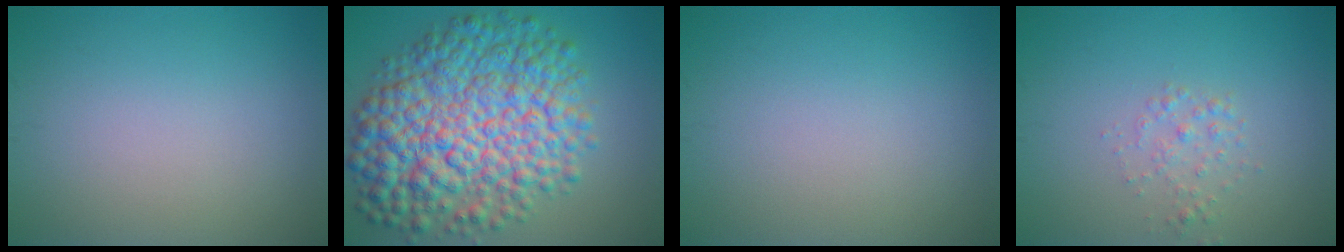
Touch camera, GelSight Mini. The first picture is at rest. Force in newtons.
{"total": 12.2, "press": 12.2, "slide": 0.2}
{"total": 0.0}
{"total": 1.4, "press": 1.4, "slide": 0.0}